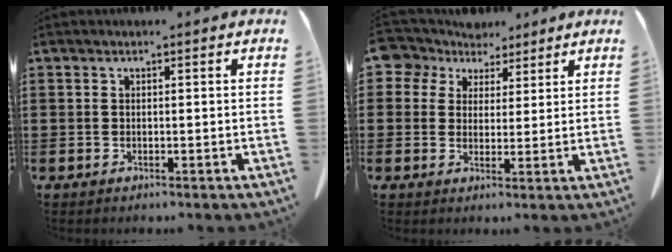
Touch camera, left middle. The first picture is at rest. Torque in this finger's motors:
{"motor_torque": [0.01, 0.00, 0.00, 0.01]}